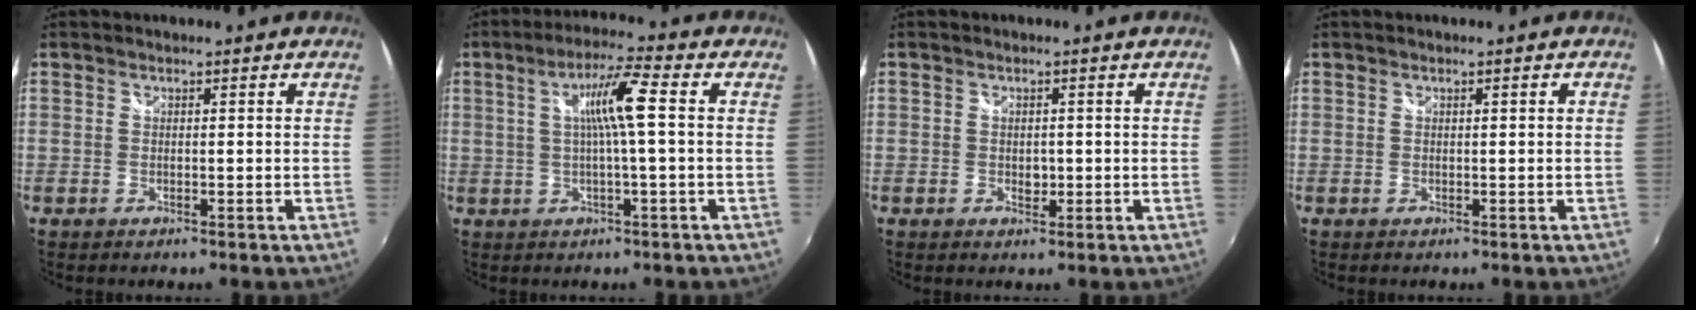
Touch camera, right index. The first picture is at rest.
{"total": 7.6, "force": [0.8, -0.1, 7.6], "torque": [-0.136, 0.011, 0.015]}
{"total": 1.5, "force": [0.0, 1.2, 0.8], "torque": [-0.012, 0.003, 0.002]}
{"total": 0.8, "force": [0.0, 0.0, 0.8], "torque": [-0.010, 0.003, 0.000]}